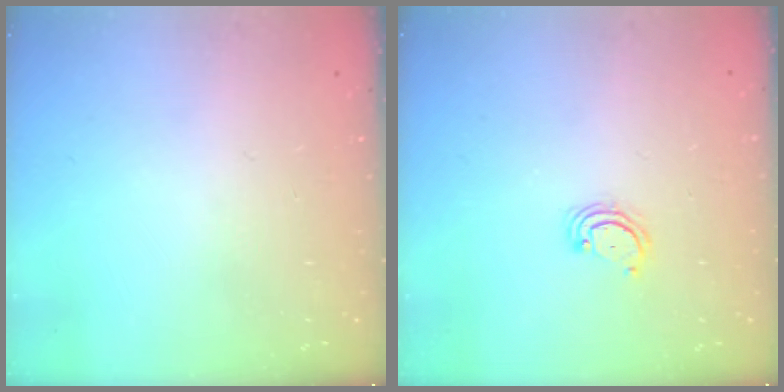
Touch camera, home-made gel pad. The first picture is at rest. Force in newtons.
{"total": 2.9, "press": 2.9, "slide": 0.3}